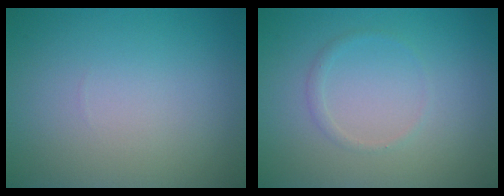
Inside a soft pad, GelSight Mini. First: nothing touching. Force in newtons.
{"total": 0.8, "press": 0.8, "slide": 0.0}